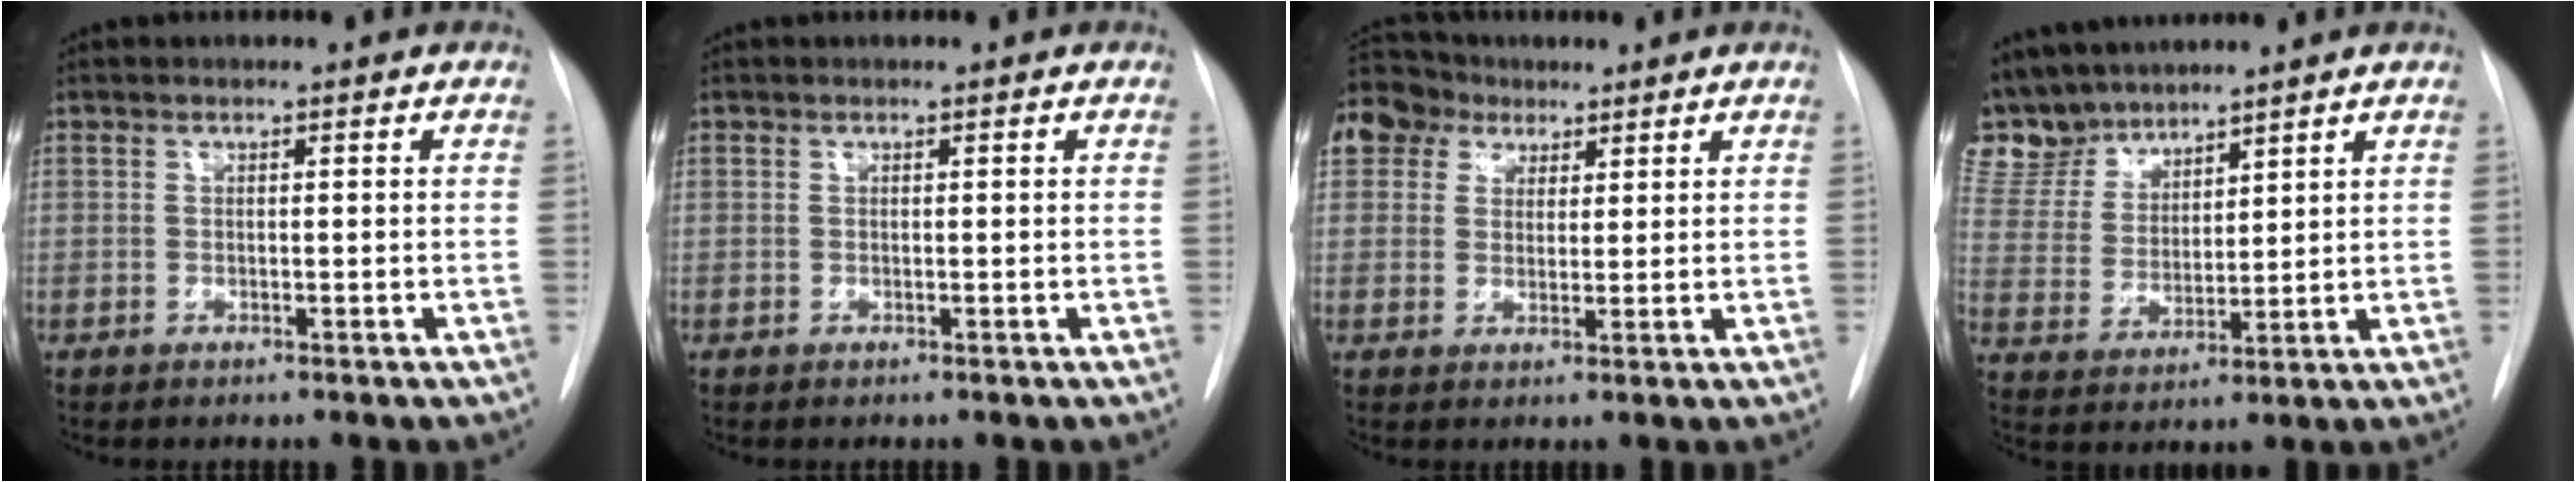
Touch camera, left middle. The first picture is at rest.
{"total": 0.0}
{"total": 9.4, "force": [6.2, 6.7, 2.2], "torque": [-0.053, 0.043, 0.120]}
{"total": 10.4, "force": [9.5, 3.5, 2.0], "torque": [-0.055, 0.013, 0.205]}